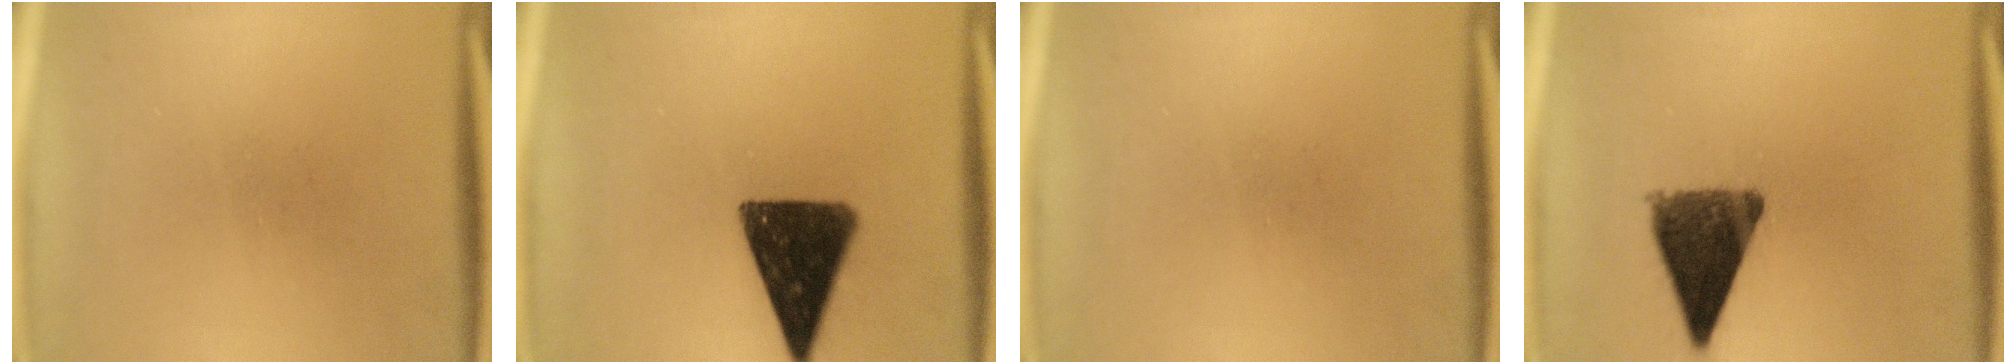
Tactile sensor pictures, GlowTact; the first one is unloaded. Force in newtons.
{"total": 13.7}
{"total": 0.0}
{"total": 11.0}